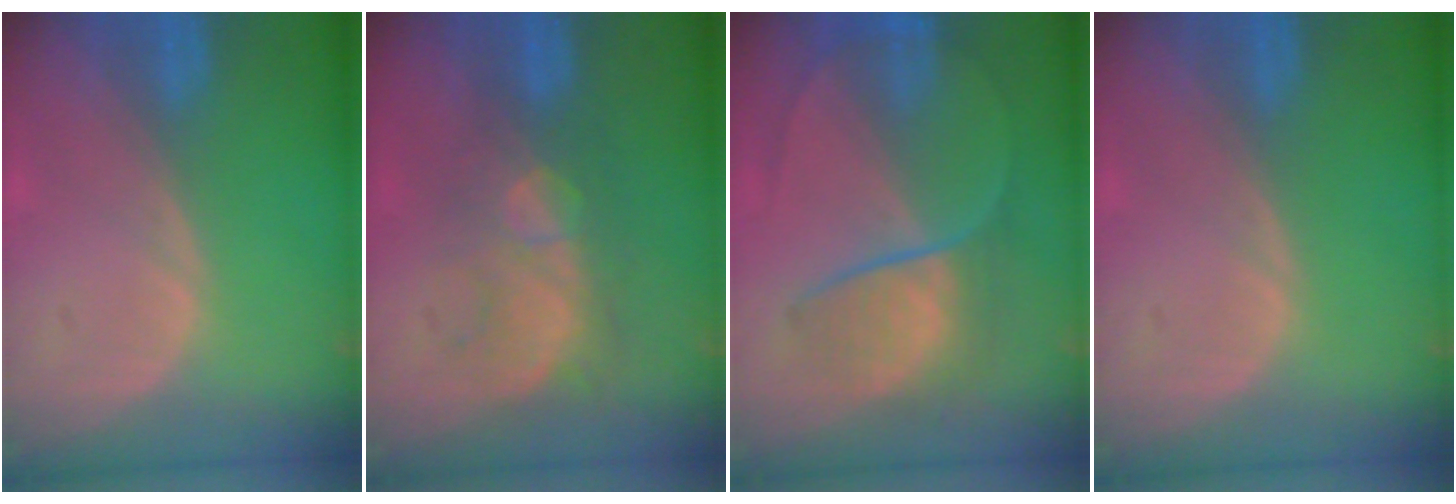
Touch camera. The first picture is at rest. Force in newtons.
{"total": 8.8, "press": 7.6, "slide": 4.4}
{"total": 7.3, "press": 6.8, "slide": 2.6}
{"total": 0.0}